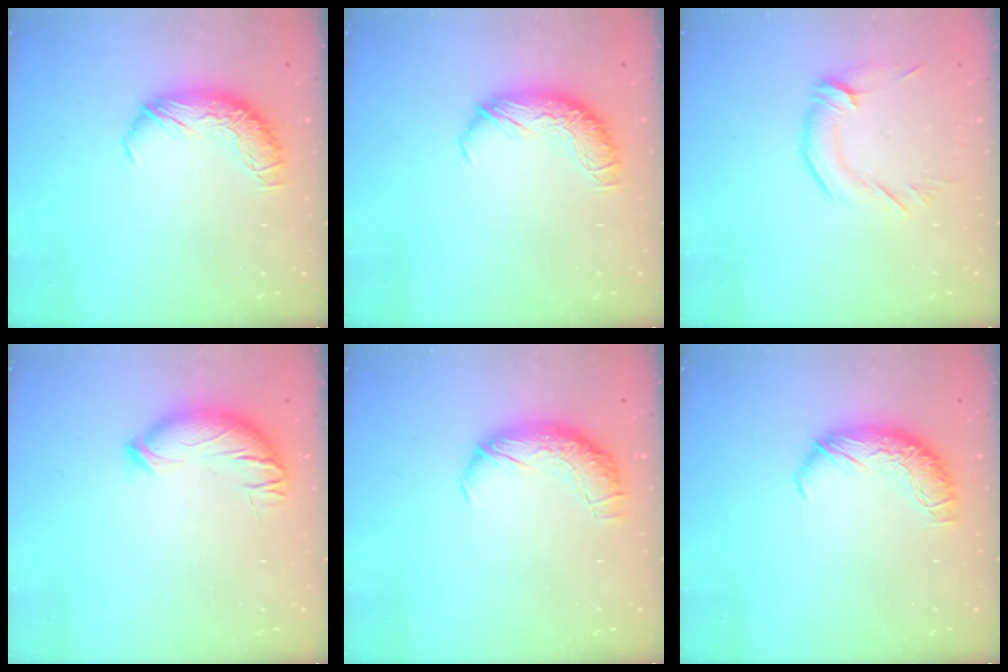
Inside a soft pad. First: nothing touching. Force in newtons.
{"total": 0.0}
{"total": 0.9, "press": 0.7, "slide": 0.6}
{"total": 3.0, "press": 2.6, "slide": 1.5}
{"total": 2.4, "press": 1.1, "slide": 2.2}
{"total": 0.0}